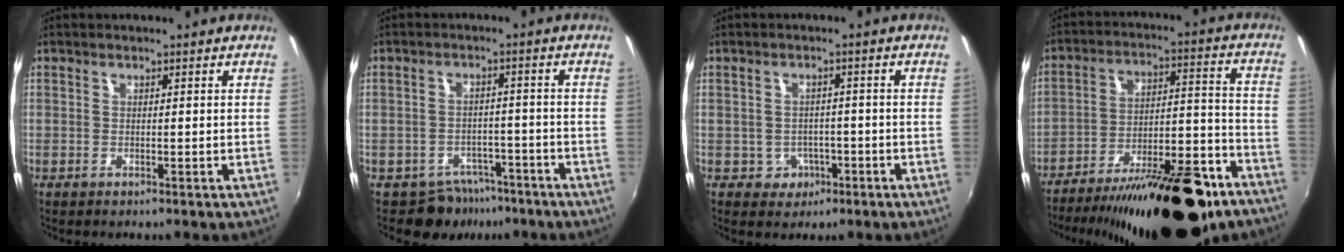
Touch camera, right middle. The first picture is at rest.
{"total": 6.5, "force": [-5.0, 4.2, 0.8], "torque": [-0.017, 0.019, -0.062]}
{"total": 4.1, "force": [-1.6, 3.7, 0.8], "torque": [-0.025, 0.010, -0.013]}
{"total": 27.7, "force": [-20.0, 9.4, 16.5], "torque": [-0.257, -0.003, -0.277]}